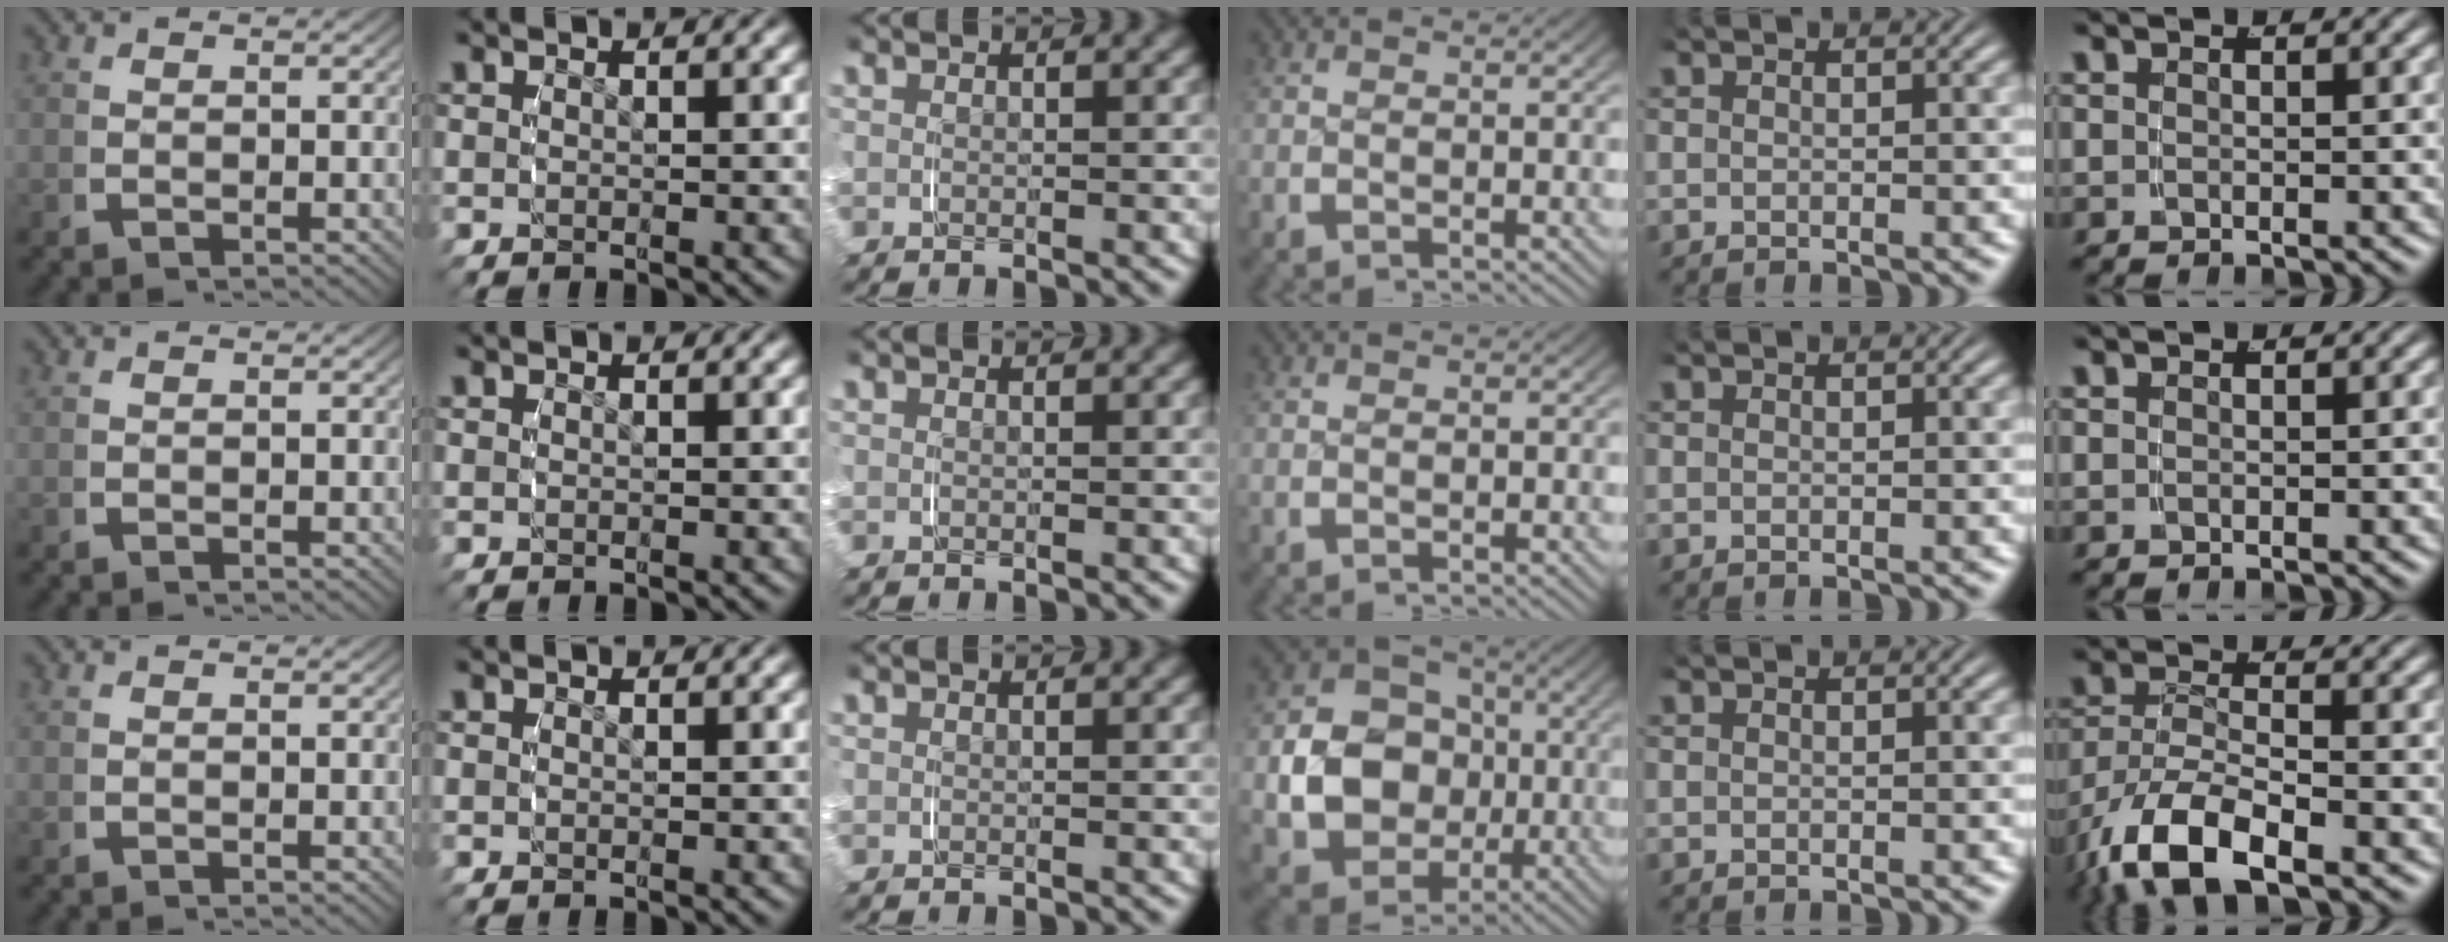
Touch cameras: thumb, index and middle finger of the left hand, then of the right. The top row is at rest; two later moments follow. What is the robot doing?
{"motion": "grasp_and_lifting", "object": "paper"}